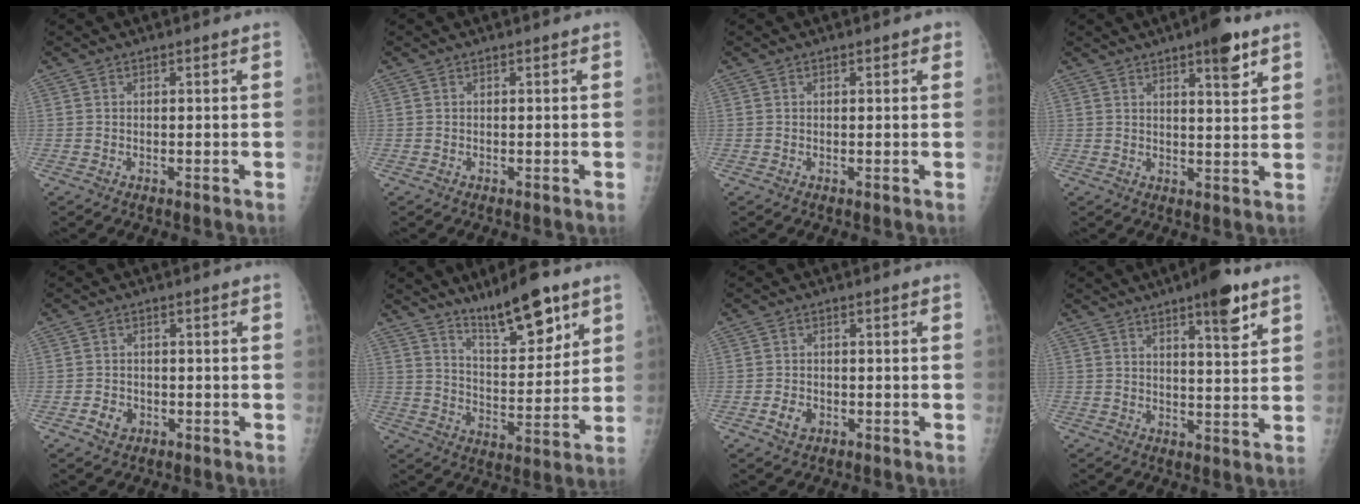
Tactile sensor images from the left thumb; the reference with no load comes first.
{"total": 0.0}
{"total": 1.0, "force": [0.5, 0.6, 0.7], "torque": [-0.001, 0.001, 0.002]}
{"total": 6.9, "force": [4.2, 1.7, 5.2], "torque": [-0.064, -0.022, 0.057]}
{"total": 2.9, "force": [-1.3, 2.3, 1.2], "torque": [-0.010, 0.007, -0.018]}
{"total": 13.2, "force": [9.0, 3.8, 8.9], "torque": [-0.117, -0.061, 0.153]}
{"total": 2.9, "force": [-1.3, 2.1, 1.5], "torque": [-0.019, 0.005, -0.019]}
{"total": 8.1, "force": [4.9, 1.8, 6.3], "torque": [-0.080, -0.026, 0.068]}